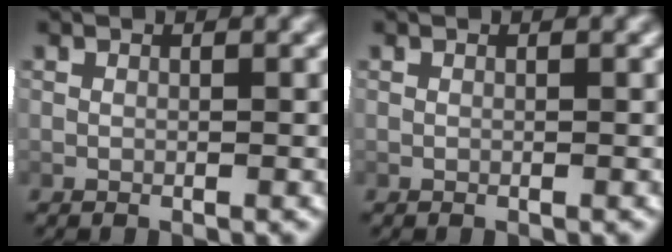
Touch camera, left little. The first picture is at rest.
{"total": 0.0}